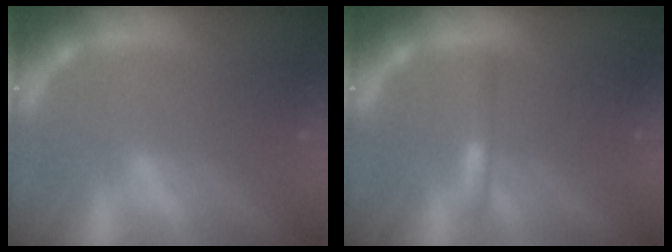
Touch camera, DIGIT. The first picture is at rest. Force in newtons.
{"total": 1.4}